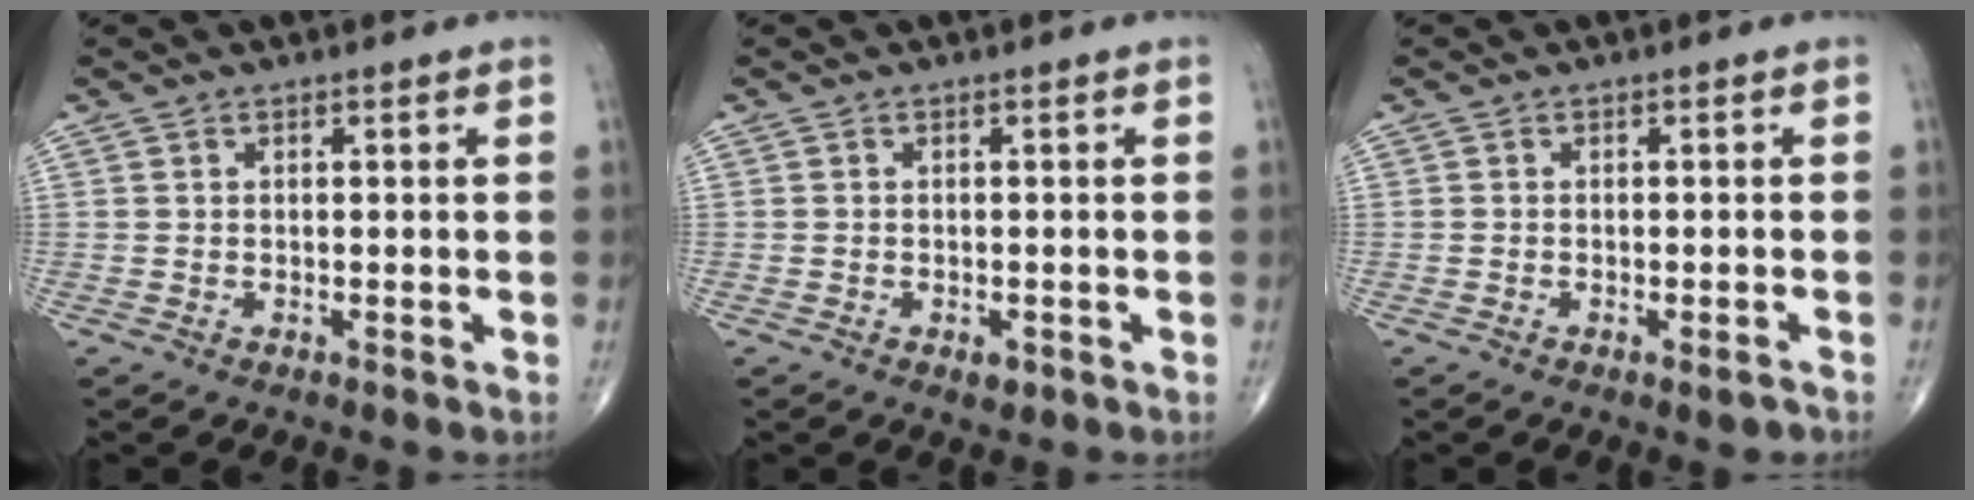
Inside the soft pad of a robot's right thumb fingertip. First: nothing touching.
{"total": 1.4, "force": [-0.6, 0.8, 1.0], "torque": [-0.010, 0.001, -0.008]}
{"total": 1.7, "force": [-1.1, 0.5, 1.2], "torque": [-0.016, 0.003, -0.013]}